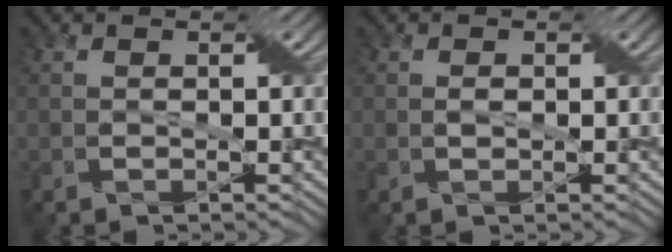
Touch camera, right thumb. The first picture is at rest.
{"total": 0.9, "force": [0.0, 0.6, 0.7], "torque": [-0.013, 0.001, 0.001]}